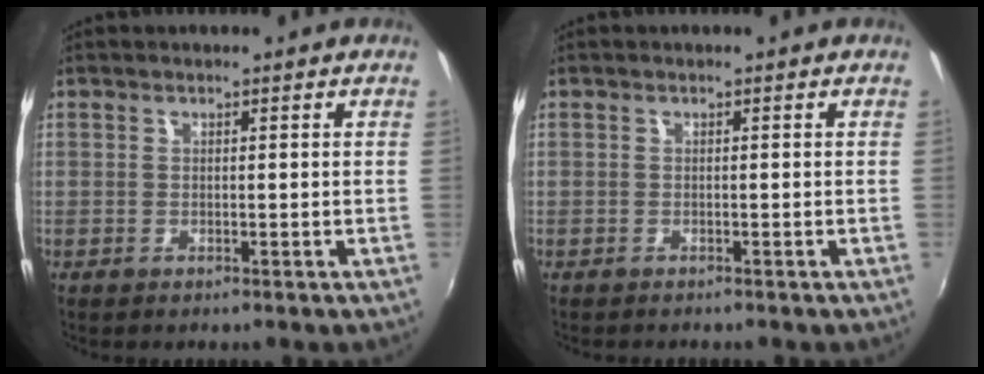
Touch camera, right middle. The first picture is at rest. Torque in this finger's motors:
{"motor_torque": [0.12, -0.22, 0.03, 0.03]}